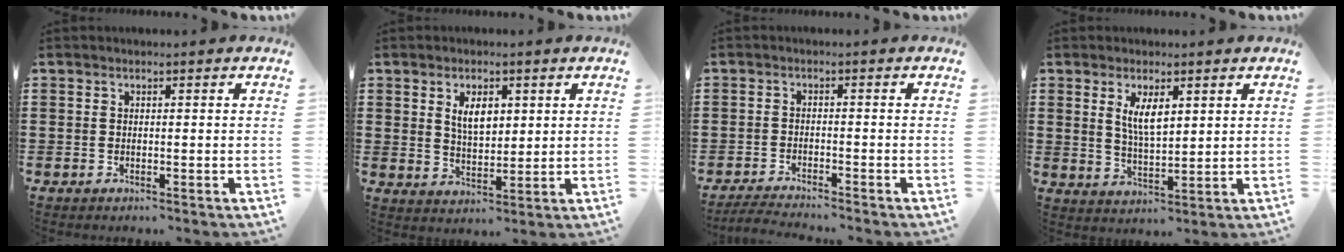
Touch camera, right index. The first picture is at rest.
{"total": 4.7, "force": [1.9, 2.5, 3.6], "torque": [-0.063, 0.003, 0.029]}
{"total": 2.8, "force": [-2.8, -0.2, 0.2], "torque": [-0.013, -0.006, -0.061]}
{"total": 4.8, "force": [1.9, 1.7, 4.0], "torque": [-0.076, 0.000, 0.032]}